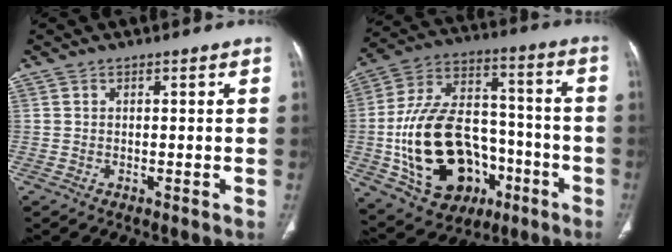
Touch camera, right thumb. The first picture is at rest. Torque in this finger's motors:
{"motor_torque": [0.93, 1.00, 2.15, -0.62, 0.57]}